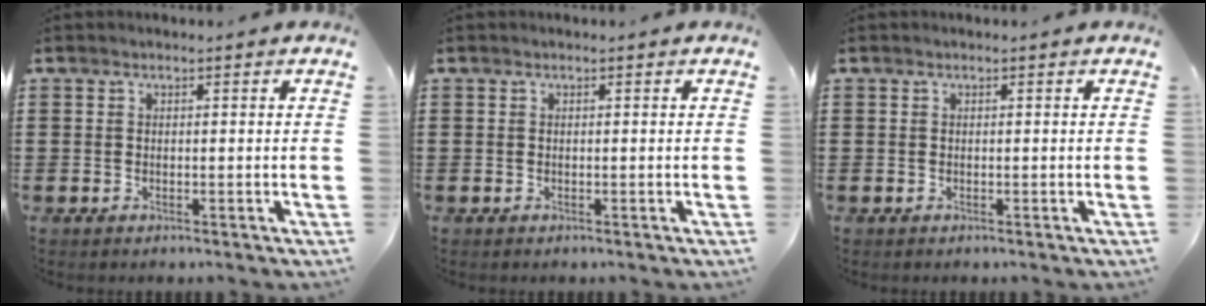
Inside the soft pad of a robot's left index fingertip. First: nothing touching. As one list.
[{"total": 0.0}, {"total": 0.0}]